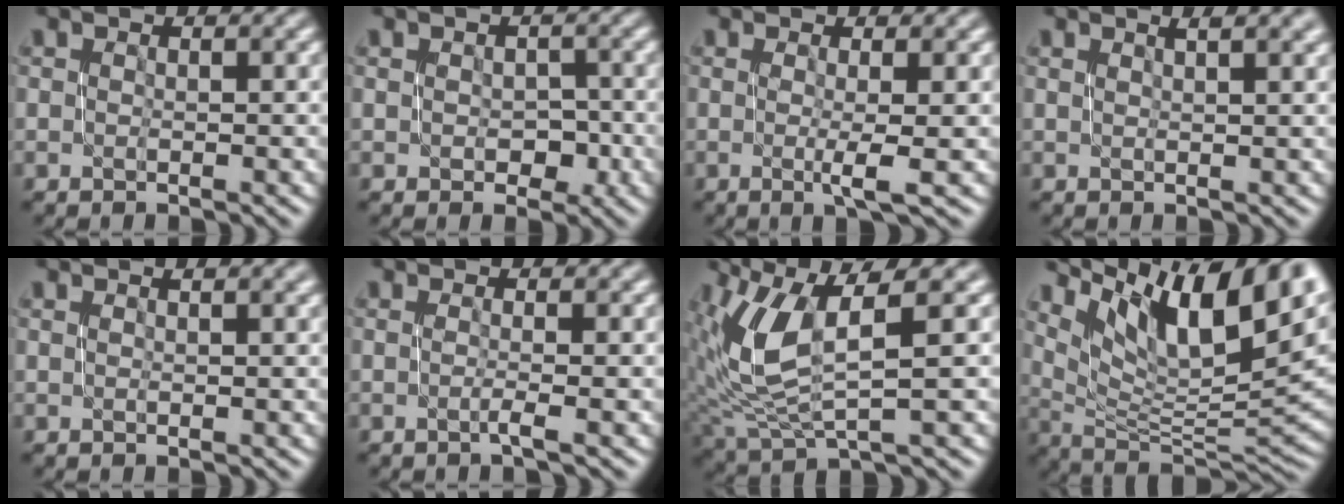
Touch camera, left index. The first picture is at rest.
{"total": 1.5, "force": [-0.5, 1.1, 0.8], "torque": [-0.007, 0.001, -0.004]}
{"total": 2.4, "force": [-0.2, 0.5, 2.3], "torque": [-0.037, -0.006, -0.005]}
{"total": 2.6, "force": [1.4, 0.8, 2.1], "torque": [-0.014, 0.006, 0.009]}
{"total": 1.2, "force": [0.6, 0.4, 1.0], "torque": [-0.006, 0.003, 0.007]}
{"total": 1.0, "force": [-0.2, 0.4, 0.9], "torque": [-0.013, -0.004, -0.011]}
{"total": 6.6, "force": [2.0, 2.3, 5.8], "torque": [-0.140, 0.000, 0.046]}
{"total": 13.2, "force": [7.8, 4.0, 9.9], "torque": [-0.170, 0.018, 0.152]}